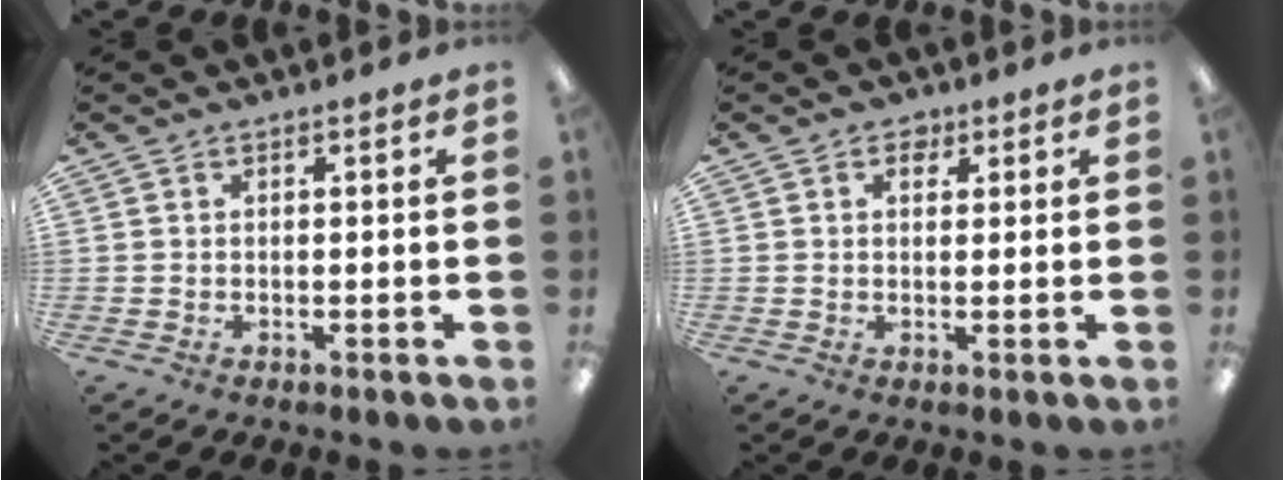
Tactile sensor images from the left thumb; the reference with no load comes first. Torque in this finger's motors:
{"motor_torque": [-0.10, -0.11, -0.16, -0.22, -0.03]}